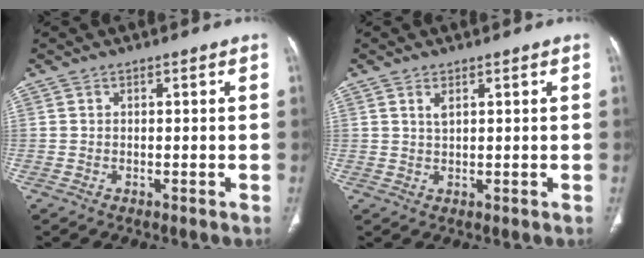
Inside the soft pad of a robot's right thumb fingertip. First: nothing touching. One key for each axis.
{"total": 1.6, "fx": 0.9, "fy": 0.6, "fz": 1.1, "tx": -0.025, "ty": -0.003, "tz": 0.022}